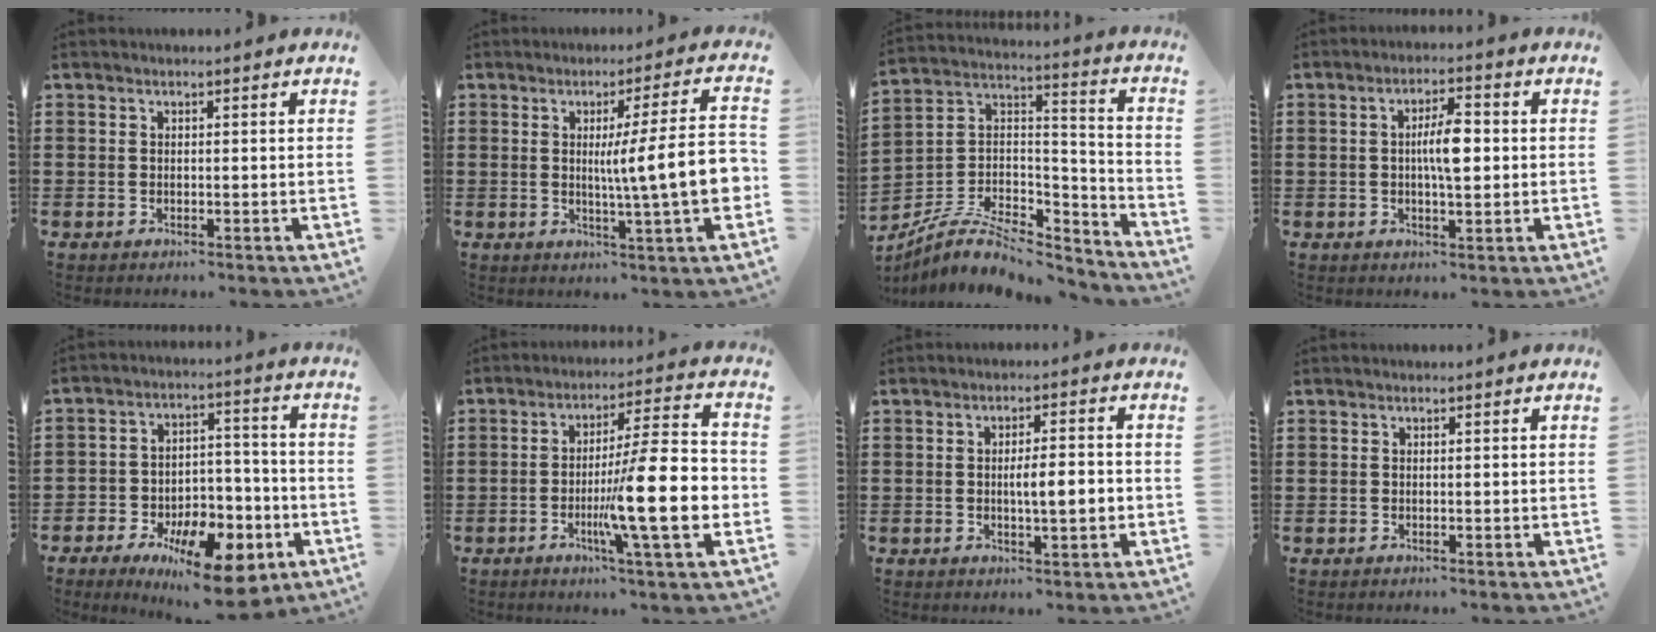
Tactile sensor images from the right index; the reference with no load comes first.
{"total": 11.0, "force": [-0.3, 0.4, 11.0], "torque": [-0.169, -0.016, -0.014]}
{"total": 8.6, "force": [-6.1, 3.7, 4.8], "torque": [-0.100, 0.010, -0.118]}
{"total": 5.5, "force": [0.2, 1.6, 5.3], "torque": [-0.097, 0.007, 0.001]}
{"total": 11.9, "force": [-7.5, 5.4, 7.5], "torque": [-0.110, 0.041, -0.131]}
{"total": 15.9, "force": [-3.8, 2.3, 15.3], "torque": [-0.239, -0.017, -0.068]}
{"total": 4.8, "force": [-0.6, 1.0, 4.7], "torque": [-0.073, -0.001, -0.015]}
{"total": 0.0}